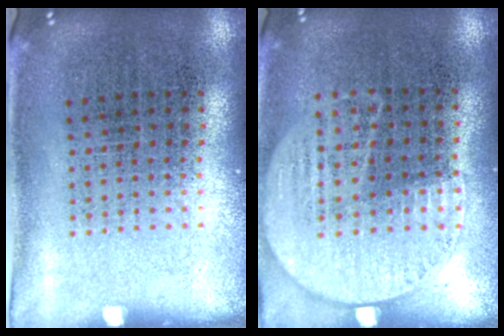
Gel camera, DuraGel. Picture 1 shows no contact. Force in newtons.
{"total": 1.1, "press": 1.0, "slide": 0.5}